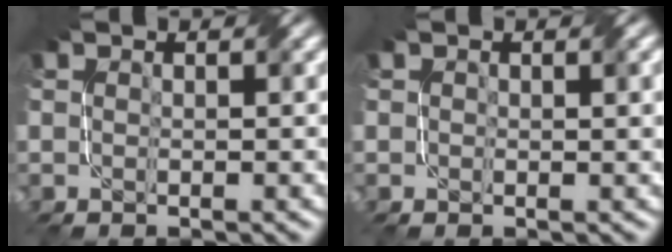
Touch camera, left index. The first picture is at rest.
{"total": 1.3, "force": [0.6, 0.8, 0.8], "torque": [-0.010, -0.001, 0.012]}